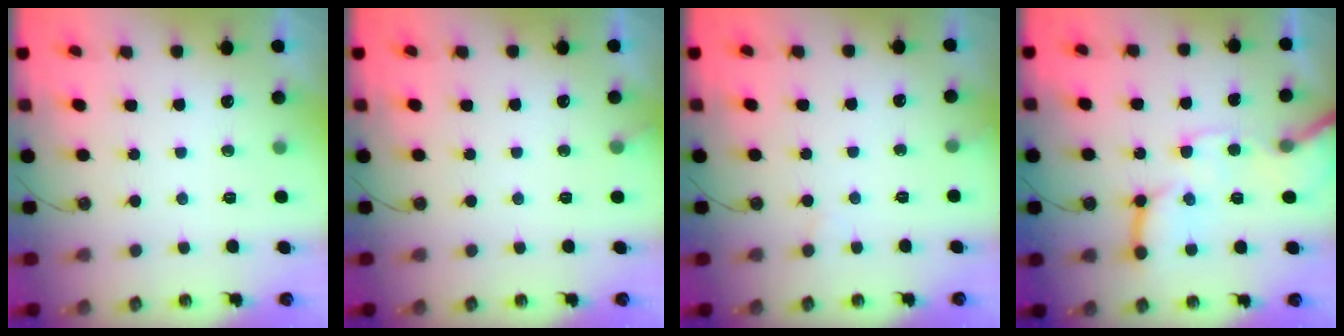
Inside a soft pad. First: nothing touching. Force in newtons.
{"total": 4.2, "press": 4.2, "slide": 0.3}
{"total": 4.2, "press": 4.2, "slide": 0.4}
{"total": 15.0, "press": 14.9, "slide": 2.1}